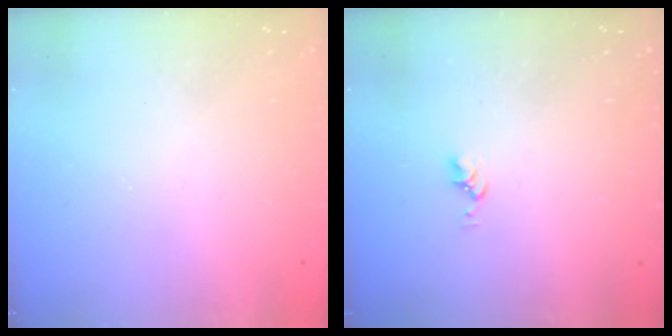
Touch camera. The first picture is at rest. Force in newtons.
{"total": 2.1, "press": 2.0, "slide": 0.3}